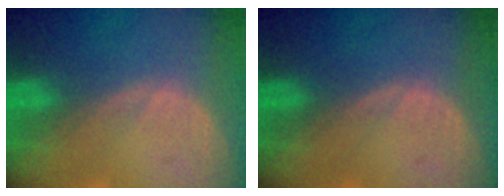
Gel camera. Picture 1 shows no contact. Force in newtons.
{"total": 0.0}